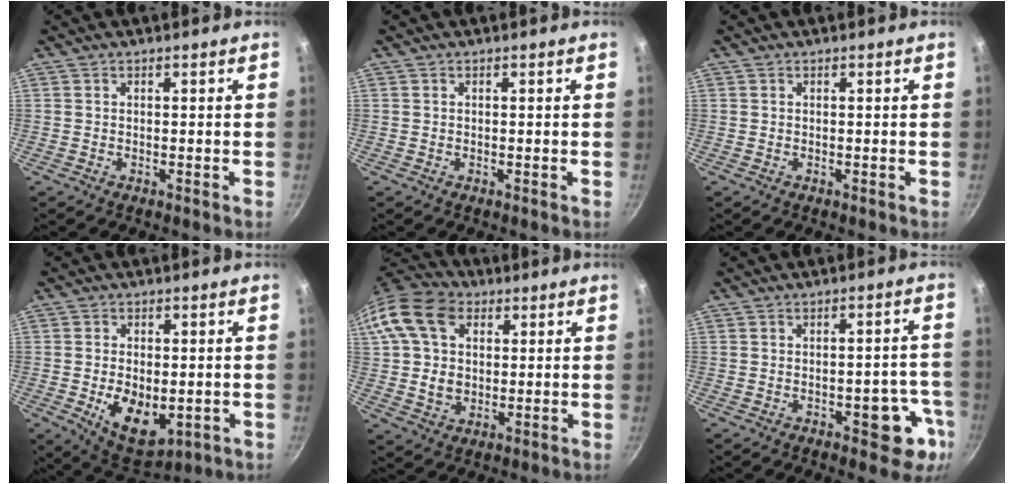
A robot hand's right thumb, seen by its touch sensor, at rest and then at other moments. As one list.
[{"total": 0.0}, {"total": 0.0}, {"total": 10.6, "force": [-2.0, 6.4, 8.2], "torque": [-0.114, -0.010, -0.015]}, {"total": 15.5, "force": [3.9, 11.8, 9.3], "torque": [-0.165, 0.014, 0.062]}, {"total": 8.8, "force": [-3.5, 4.4, 6.8], "torque": [-0.031, 0.024, -0.040]}]